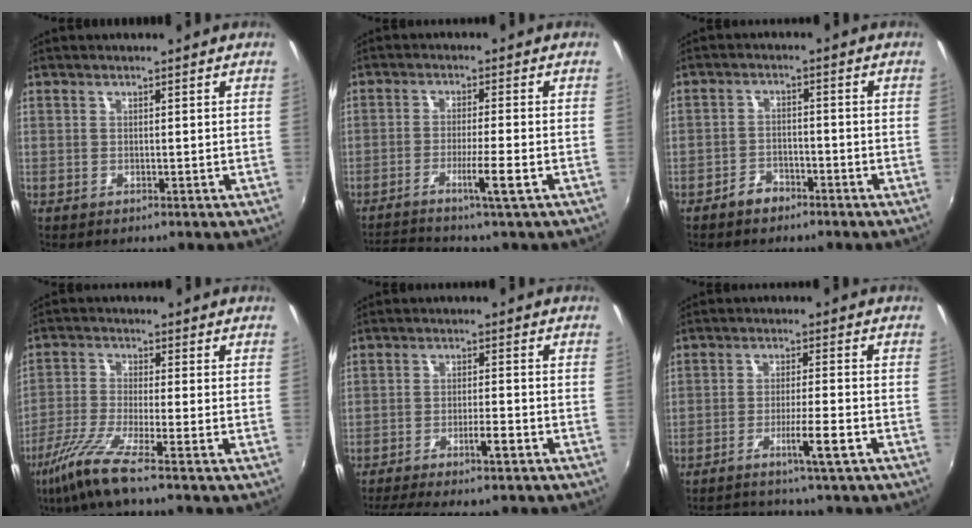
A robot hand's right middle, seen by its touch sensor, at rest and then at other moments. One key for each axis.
{"total": 6.7, "fx": -4.8, "fy": -0.8, "fz": 4.6, "tx": -0.095, "ty": -0.005, "tz": -0.083}
{"total": 3.5, "fx": -2.9, "fy": 1.8, "fz": 1.1, "tx": -0.031, "ty": 0.010, "tz": -0.046}
{"total": 7.8, "fx": -5.2, "fy": -0.5, "fz": 5.8, "tx": -0.131, "ty": -0.016, "tz": -0.104}
{"total": 7.1, "fx": -5.7, "fy": 0.1, "fz": 4.3, "tx": -0.088, "ty": -0.003, "tz": -0.090}
{"total": 6.4, "fx": -5.1, "fy": -0.3, "fz": 3.8, "tx": -0.074, "ty": -0.003, "tz": -0.082}